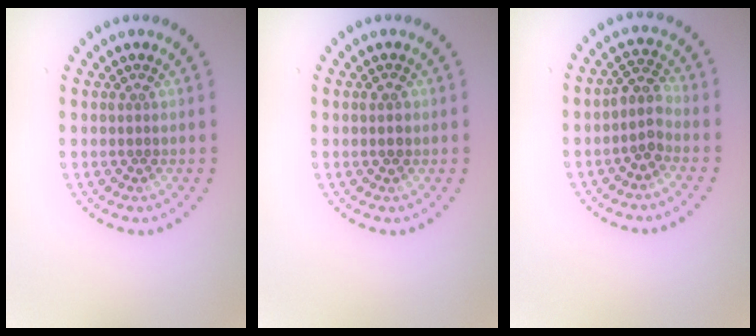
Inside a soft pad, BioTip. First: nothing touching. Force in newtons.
{"total": 1.3, "press": 1.3, "slide": 0.2}
{"total": 2.3, "press": 1.8, "slide": 1.5}